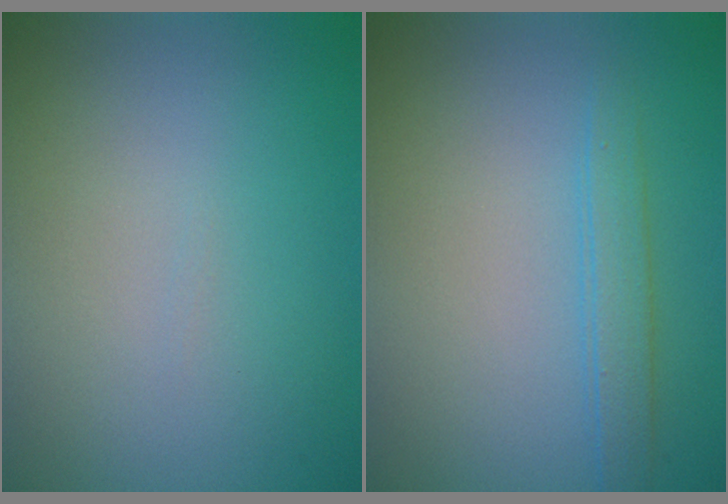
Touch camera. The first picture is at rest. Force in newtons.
{"total": 1.9, "press": 1.9, "slide": 0.1}